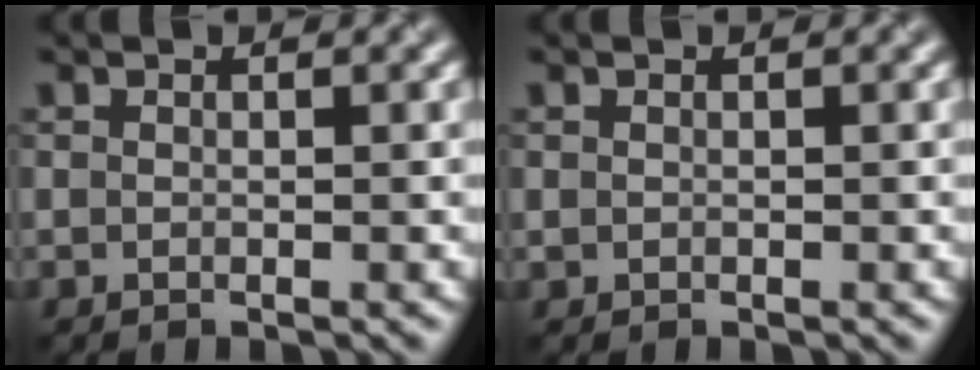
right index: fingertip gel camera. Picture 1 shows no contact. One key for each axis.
{"total": 0.0}